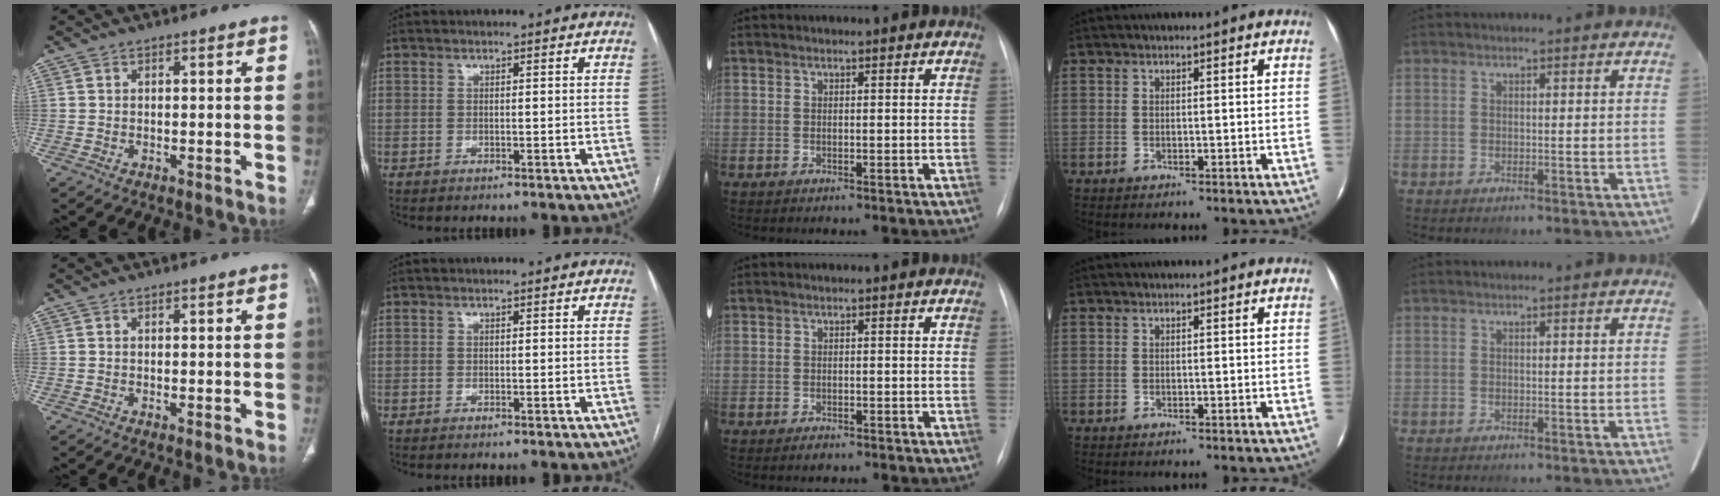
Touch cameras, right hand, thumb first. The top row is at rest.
{"middle": {"total": 0.9, "force": [-0.6, 0.4, 0.5], "torque": [-0.004, 0.000, -0.004]}}